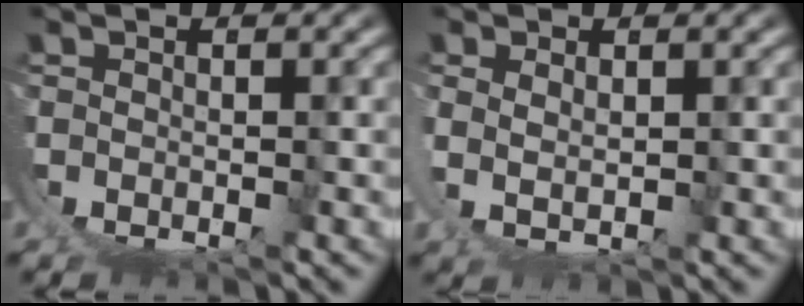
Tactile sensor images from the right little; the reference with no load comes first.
{"total": 2.8, "force": [1.9, 0.7, 1.8], "torque": [-0.046, -0.006, 0.042]}